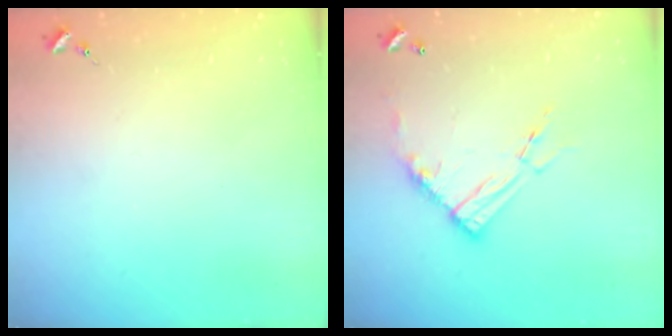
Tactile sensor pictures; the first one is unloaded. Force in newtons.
{"total": 13.1, "press": 13.0, "slide": 1.2}